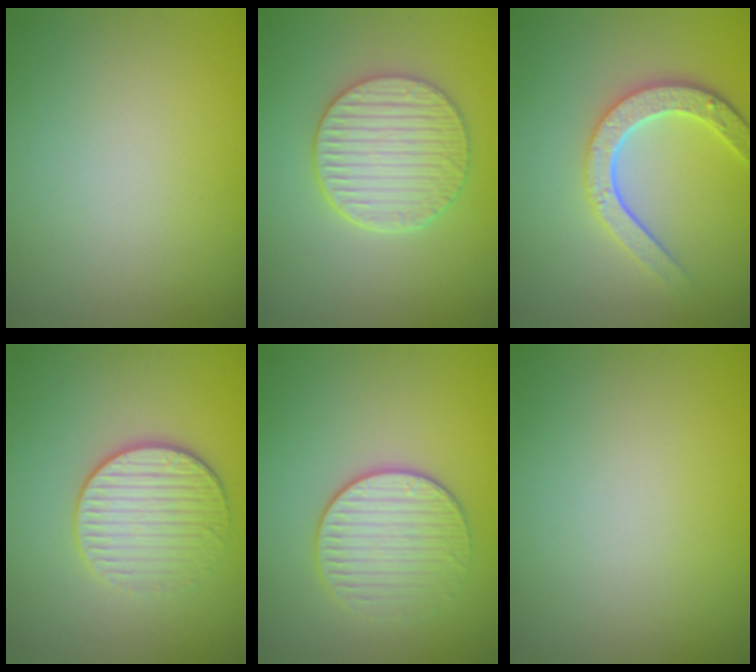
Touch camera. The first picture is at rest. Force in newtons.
{"total": 5.1, "press": 4.3, "slide": 2.8}
{"total": 4.3, "press": 3.3, "slide": 2.7}
{"total": 3.4, "press": 3.2, "slide": 1.2}
{"total": 3.2, "press": 3.0, "slide": 1.1}
{"total": 0.0}